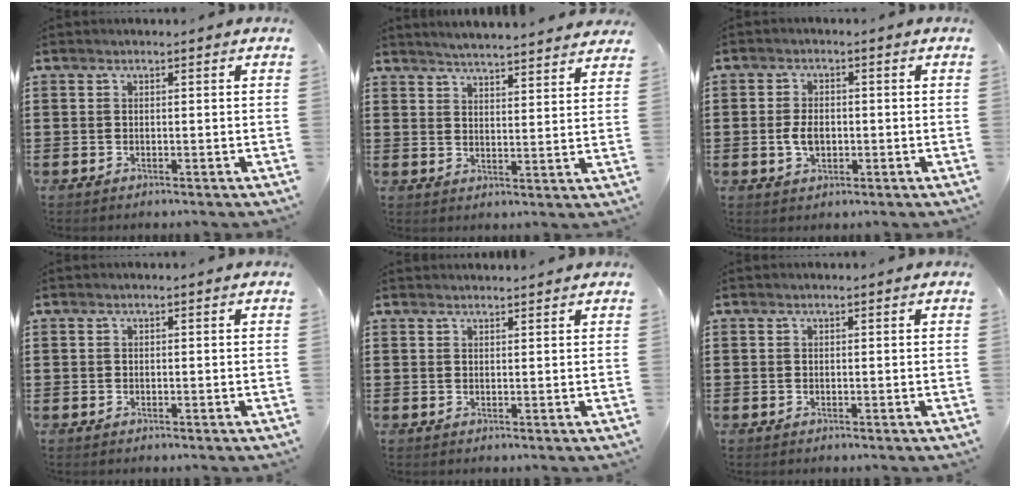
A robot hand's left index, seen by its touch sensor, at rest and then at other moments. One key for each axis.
{"total": 4.0, "fx": 4.0, "fy": -0.6, "fz": 0.3, "tx": -0.021, "ty": -0.025, "tz": 0.070}
{"total": 3.8, "fx": -0.5, "fy": 2.4, "fz": 2.9, "tx": -0.064, "ty": 0.003, "tz": -0.013}
{"total": 0.0}
{"total": 1.3, "fx": 1.2, "fy": -0.1, "fz": 0.2, "tx": -0.006, "ty": -0.001, "tz": 0.024}
{"total": 0.0}